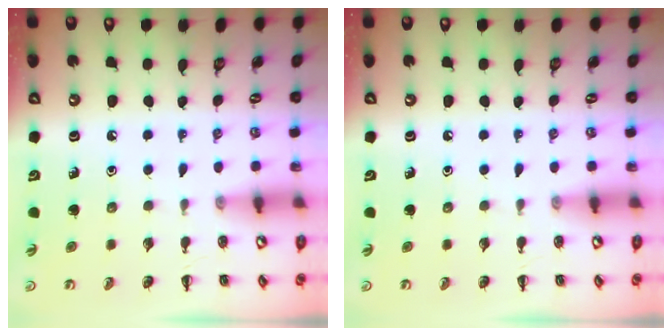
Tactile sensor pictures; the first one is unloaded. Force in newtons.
{"total": 0.0}